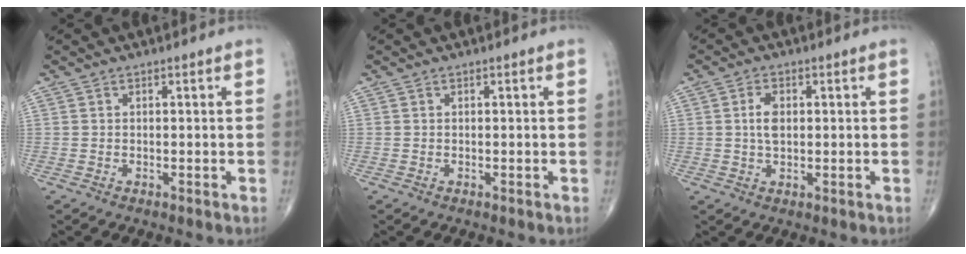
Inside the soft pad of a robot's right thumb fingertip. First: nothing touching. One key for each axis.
{"total": 0.0}
{"total": 3.9, "fx": 0.5, "fy": 2.2, "fz": 3.2, "tx": -0.060, "ty": 0.000, "tz": 0.008}